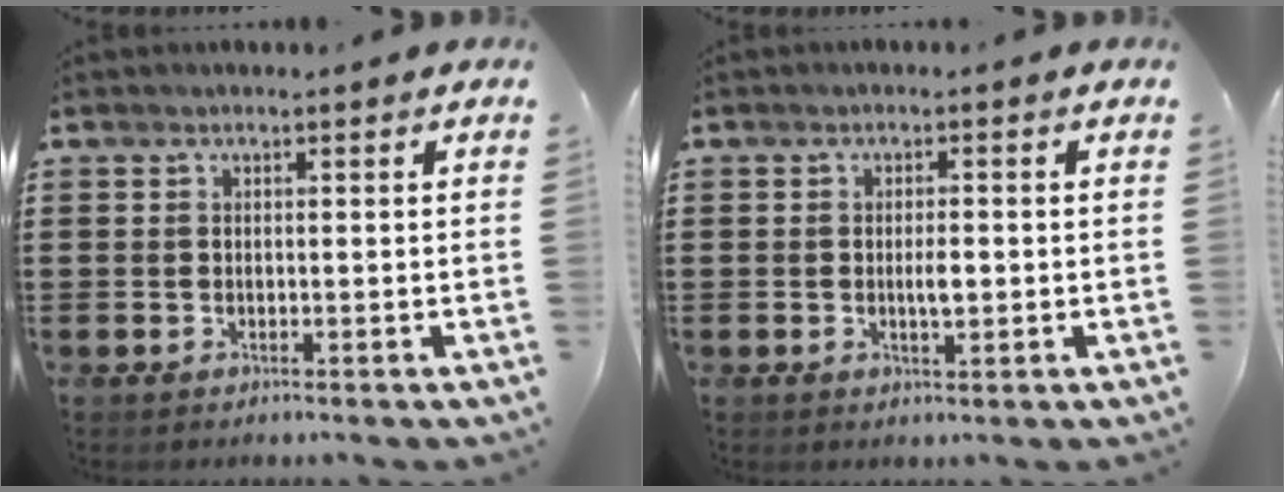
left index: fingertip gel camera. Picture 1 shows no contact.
{"total": 2.5, "force": [-0.2, 0.8, 2.4], "torque": [-0.046, 0.001, -0.004]}